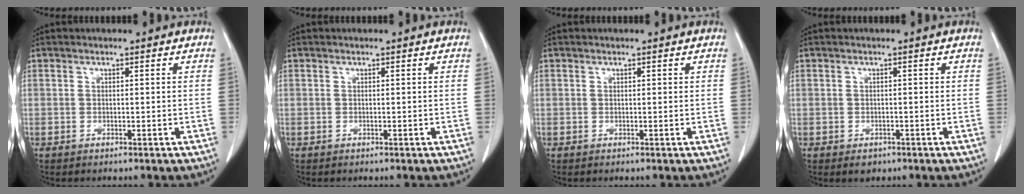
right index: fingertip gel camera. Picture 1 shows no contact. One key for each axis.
{"total": 0.0}
{"total": 0.0}
{"total": 1.7, "fx": -0.9, "fy": 1.3, "fz": 0.6, "tx": -0.006, "ty": 0.001, "tz": -0.006}